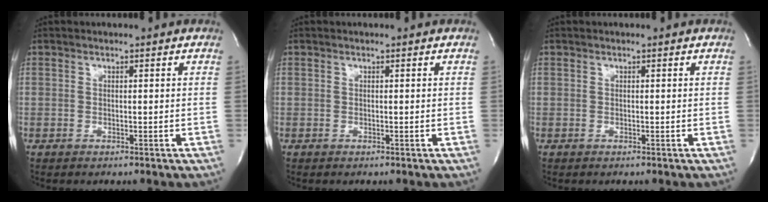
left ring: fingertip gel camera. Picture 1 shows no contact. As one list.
[{"total": 0.0}, {"total": 0.0}]